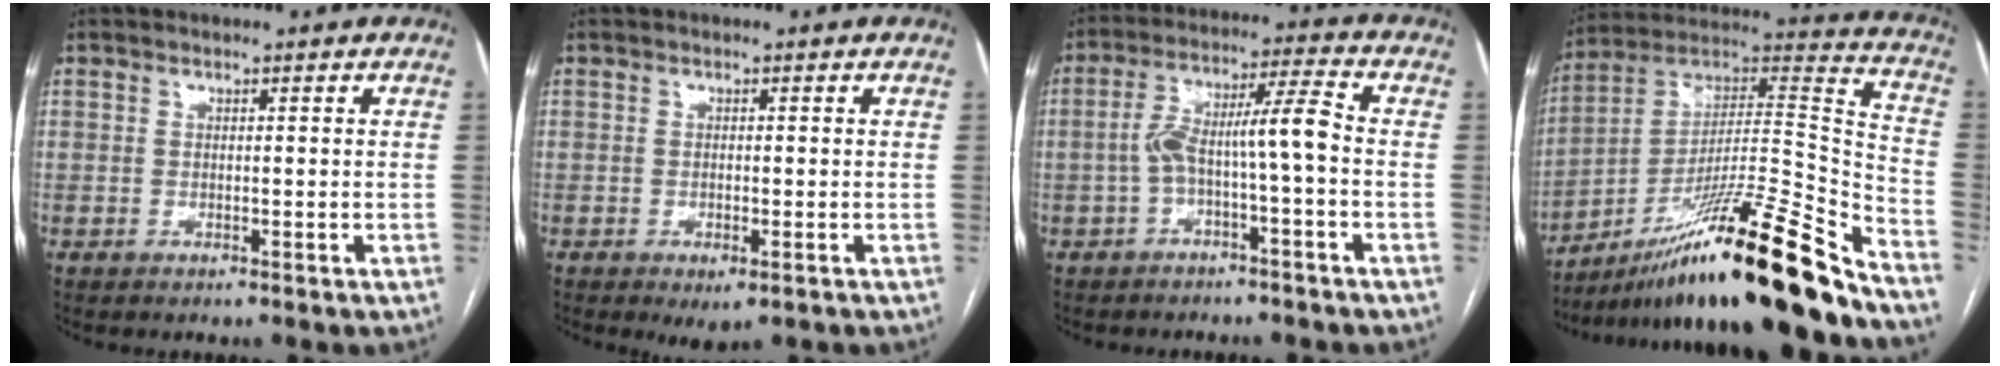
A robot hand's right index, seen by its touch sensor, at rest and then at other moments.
{"total": 2.9, "force": [-1.5, 1.1, 2.2], "torque": [-0.033, -0.003, -0.014]}
{"total": 8.2, "force": [-1.8, 0.4, 8.0], "torque": [-0.145, 0.037, -0.030]}
{"total": 26.8, "force": [-19.4, -0.3, 18.4], "torque": [-0.260, 0.003, -0.335]}